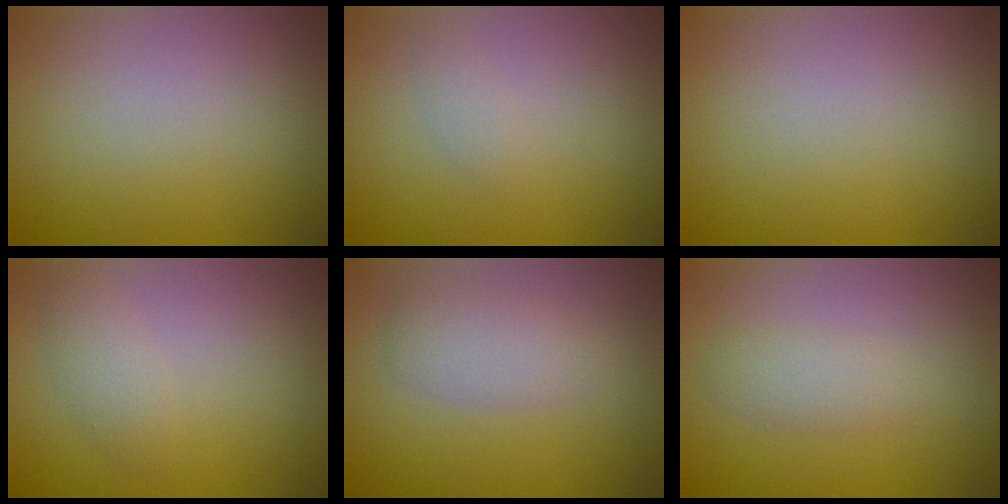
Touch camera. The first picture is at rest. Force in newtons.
{"total": 0.8, "press": 0.8, "slide": 0.0}
{"total": 0.0}
{"total": 1.6, "press": 1.6, "slide": 0.1}
{"total": 2.6, "press": 2.6, "slide": 0.3}
{"total": 1.8, "press": 1.8, "slide": 0.0}